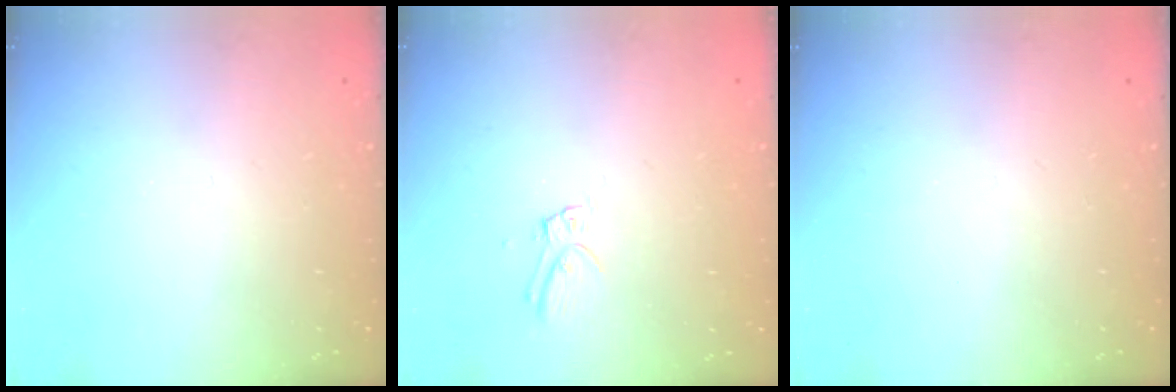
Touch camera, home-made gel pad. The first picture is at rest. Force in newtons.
{"total": 5.1, "press": 5.1, "slide": 0.4}
{"total": 0.0}